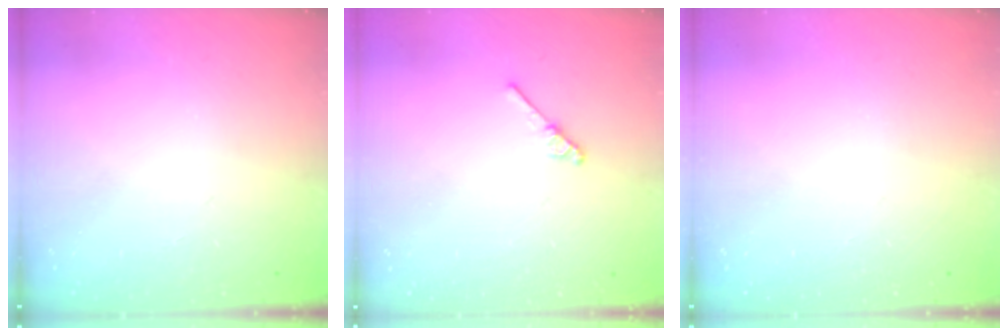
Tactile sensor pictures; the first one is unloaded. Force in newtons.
{"total": 3.0, "press": 2.9, "slide": 0.5}
{"total": 0.0}